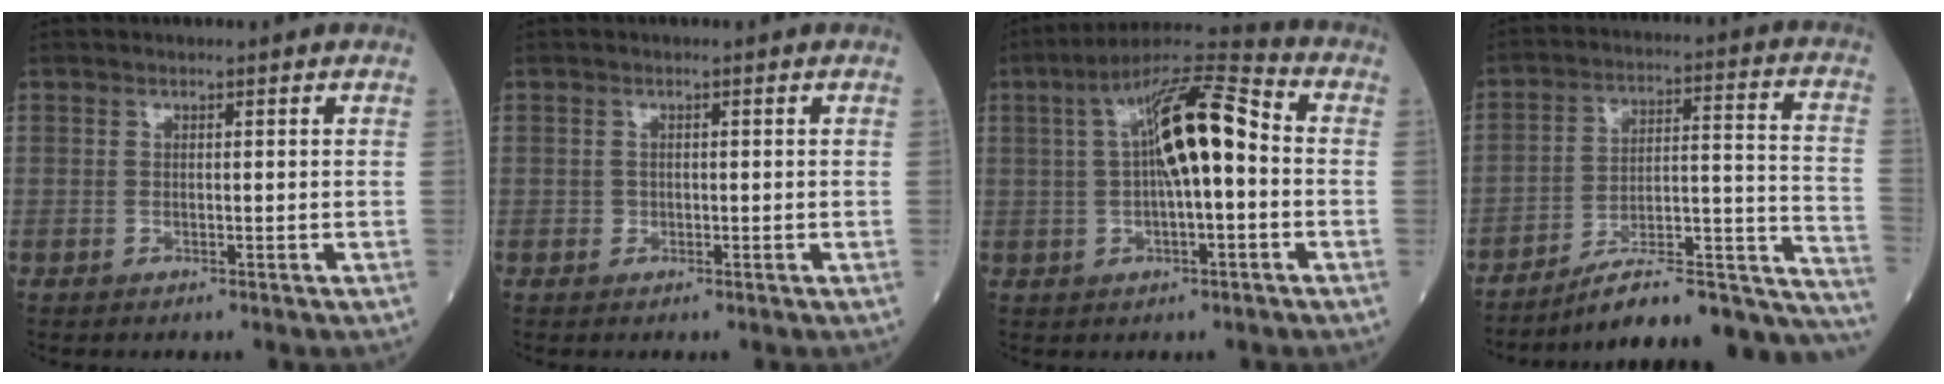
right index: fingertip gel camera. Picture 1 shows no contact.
{"total": 0.6, "force": [-0.2, 0.5, 0.1], "torque": [0.000, 0.004, -0.004]}
{"total": 12.8, "force": [1.0, 2.6, 12.5], "torque": [-0.221, 0.035, 0.011]}
{"total": 22.8, "force": [-19.9, 3.3, 10.5], "torque": [-0.067, 0.044, -0.286]}